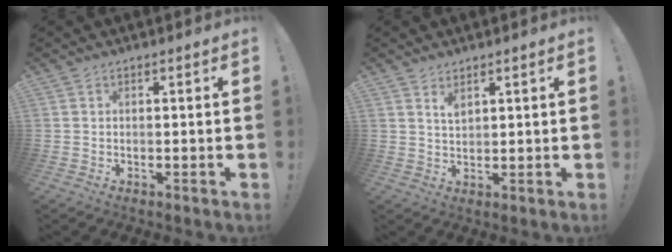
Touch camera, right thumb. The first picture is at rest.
{"total": 2.7, "force": [2.0, 1.0, 1.6], "torque": [-0.011, -0.020, 0.032]}